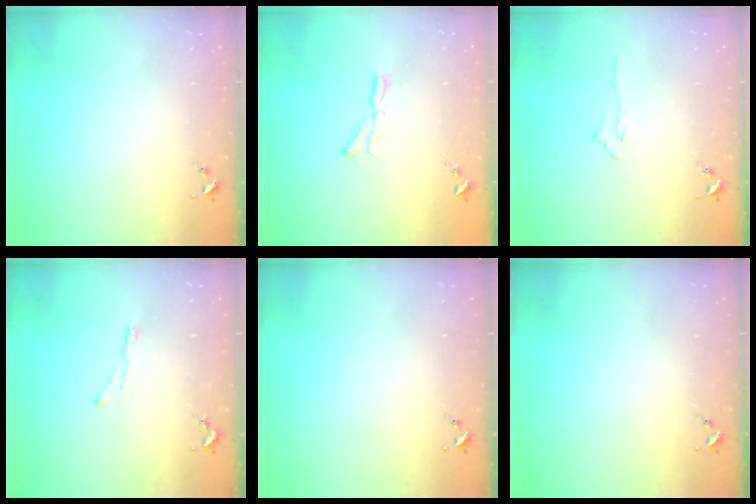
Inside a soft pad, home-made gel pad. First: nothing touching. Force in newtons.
{"total": 6.3, "press": 6.3, "slide": 0.3}
{"total": 3.2, "press": 3.2, "slide": 0.4}
{"total": 3.2, "press": 3.2, "slide": 0.3}
{"total": 0.0}
{"total": 0.0}